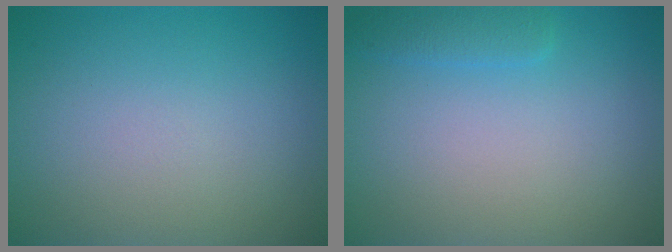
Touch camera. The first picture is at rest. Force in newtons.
{"total": 1.4, "press": 1.4, "slide": 0.1}